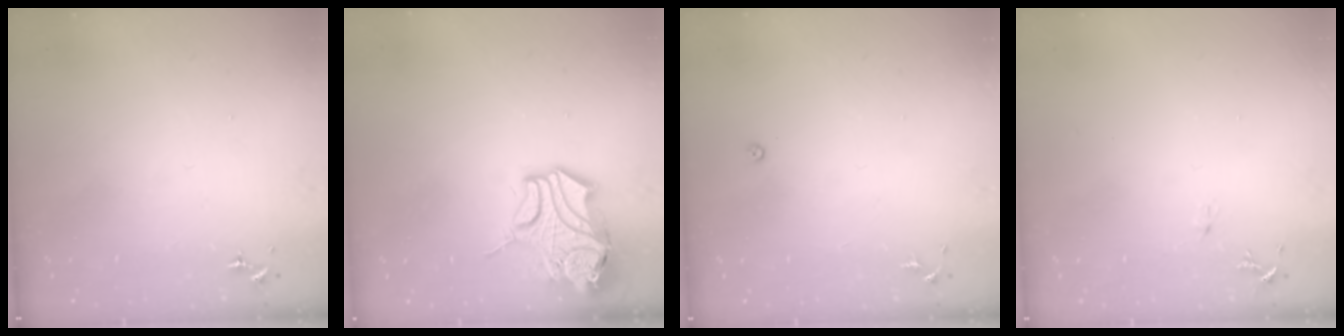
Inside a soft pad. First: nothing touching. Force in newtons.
{"total": 13.4, "press": 13.3, "slide": 2.0}
{"total": 4.0, "press": 4.0, "slide": 0.8}
{"total": 4.1, "press": 4.1, "slide": 0.5}